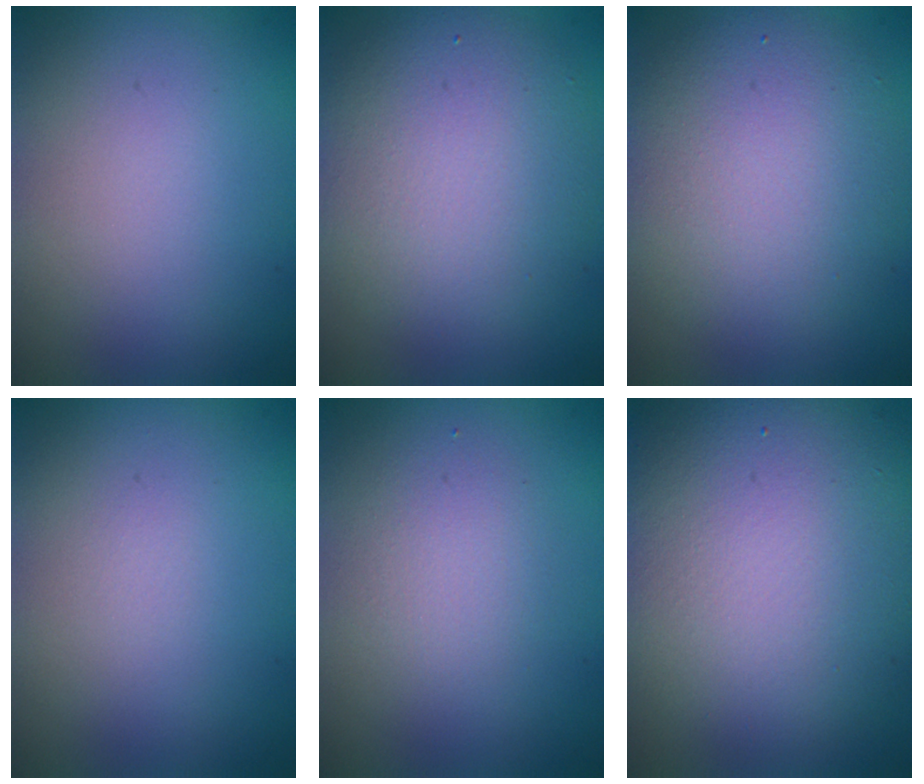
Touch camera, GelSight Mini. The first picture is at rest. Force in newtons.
{"total": 5.9, "press": 5.9, "slide": 0.6}
{"total": 6.1, "press": 6.1, "slide": 0.4}
{"total": 0.0}
{"total": 1.9, "press": 1.9, "slide": 0.1}
{"total": 12.9, "press": 12.9, "slide": 0.4}